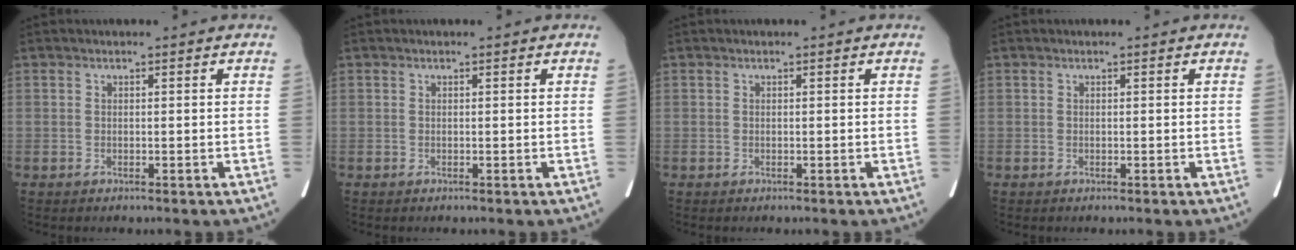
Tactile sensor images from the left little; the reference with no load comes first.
{"total": 0.0}
{"total": 0.0}
{"total": 0.0}